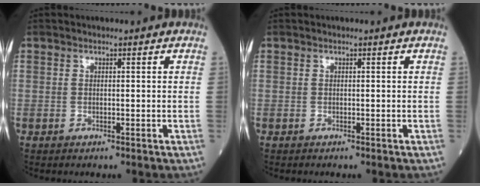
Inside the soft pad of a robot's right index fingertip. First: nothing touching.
{"total": 0.0}